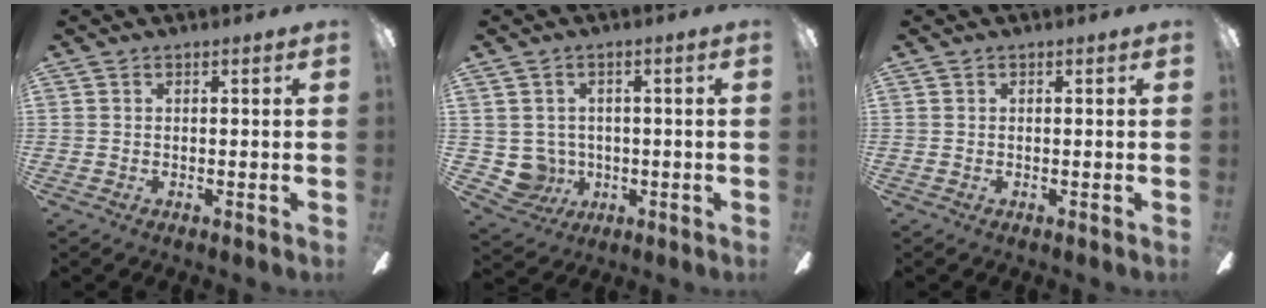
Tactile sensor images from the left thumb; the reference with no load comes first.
{"total": 5.7, "force": [0.6, 5.6, 0.9], "torque": [-0.048, -0.008, 0.015]}
{"total": 0.0}